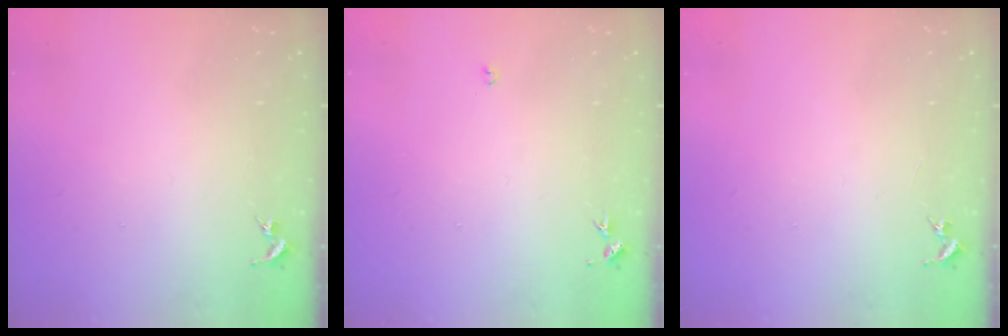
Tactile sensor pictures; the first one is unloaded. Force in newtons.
{"total": 2.7, "press": 2.7, "slide": 0.5}
{"total": 0.0}